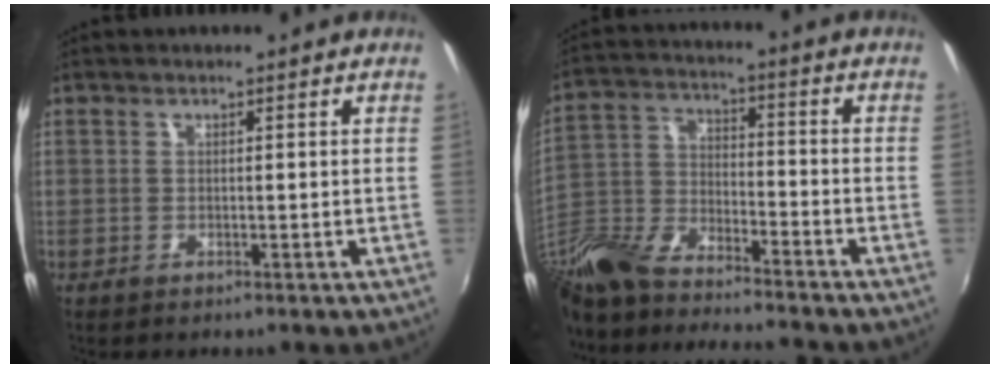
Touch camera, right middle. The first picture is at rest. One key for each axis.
{"total": 19.0, "fx": -14.7, "fy": 6.2, "fz": 10.3, "tx": -0.238, "ty": -0.036, "tz": -0.274}